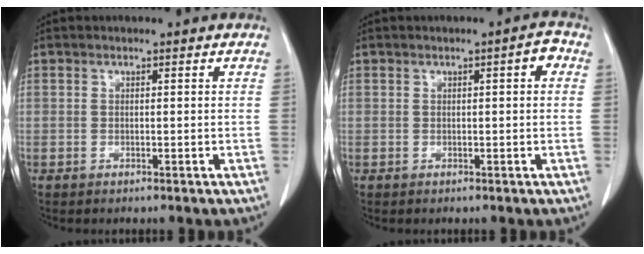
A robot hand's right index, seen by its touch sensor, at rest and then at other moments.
{"total": 2.2, "force": [0.5, 0.5, 2.0], "torque": [-0.025, 0.007, 0.005]}